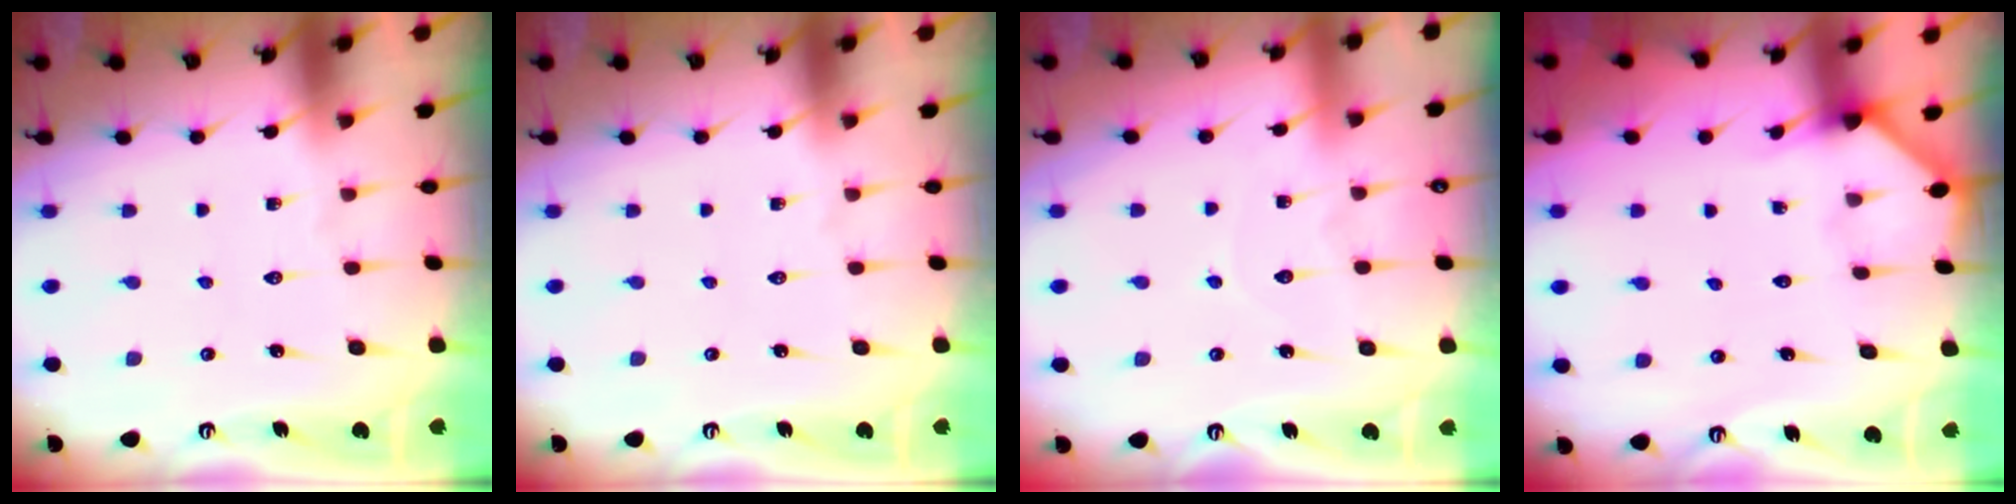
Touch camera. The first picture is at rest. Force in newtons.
{"total": 0.0}
{"total": 5.3, "press": 5.3, "slide": 0.5}
{"total": 1.9, "press": 1.9, "slide": 0.2}